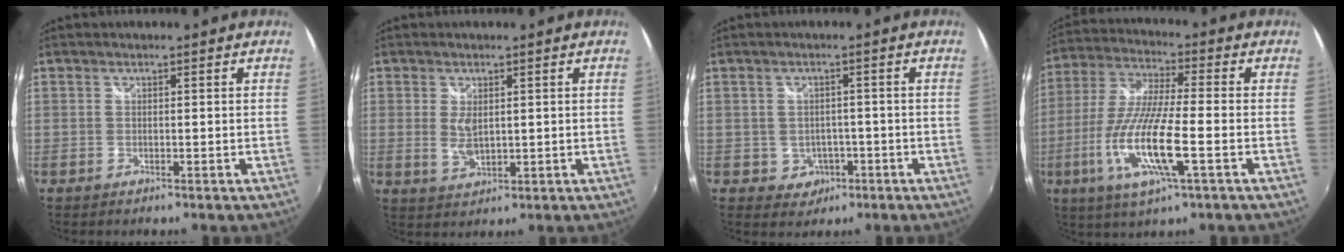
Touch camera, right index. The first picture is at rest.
{"total": 4.1, "force": [0.5, 2.1, 3.4], "torque": [-0.064, -0.005, 0.011]}
{"total": 4.3, "force": [-1.6, 3.9, 0.8], "torque": [-0.026, 0.008, -0.012]}
{"total": 15.6, "force": [-5.1, 2.4, 14.6], "torque": [-0.303, -0.022, -0.097]}